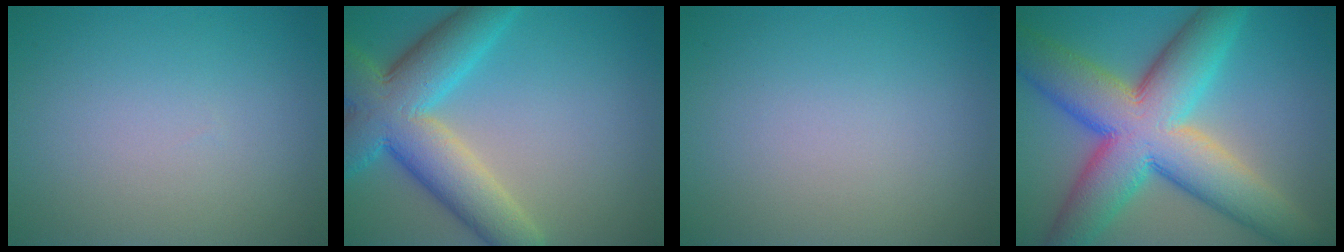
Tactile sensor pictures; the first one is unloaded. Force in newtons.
{"total": 9.6, "press": 9.6, "slide": 0.4}
{"total": 0.0}
{"total": 13.6, "press": 13.6, "slide": 0.6}